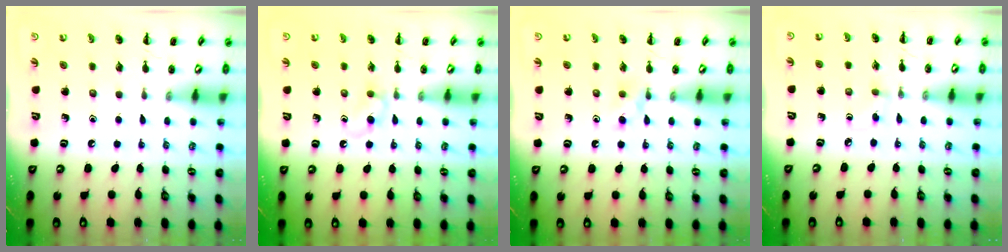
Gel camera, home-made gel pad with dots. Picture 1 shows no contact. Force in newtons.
{"total": 3.7, "press": 3.4, "slide": 1.6}
{"total": 2.9, "press": 2.7, "slide": 1.1}
{"total": 2.6, "press": 2.4, "slide": 1.2}